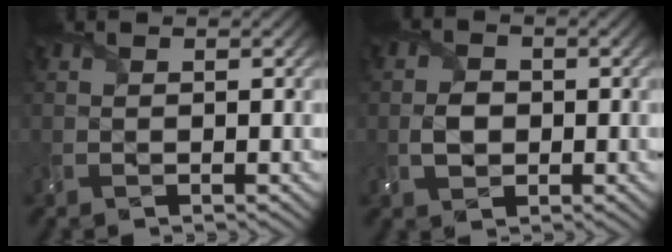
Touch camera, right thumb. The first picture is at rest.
{"total": 2.8, "force": [-0.4, 2.2, 1.6], "torque": [-0.038, -0.003, -0.011]}